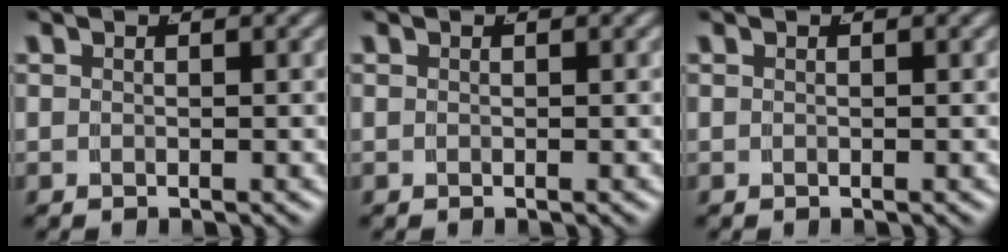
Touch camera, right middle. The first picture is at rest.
{"total": 0.0}
{"total": 0.0}